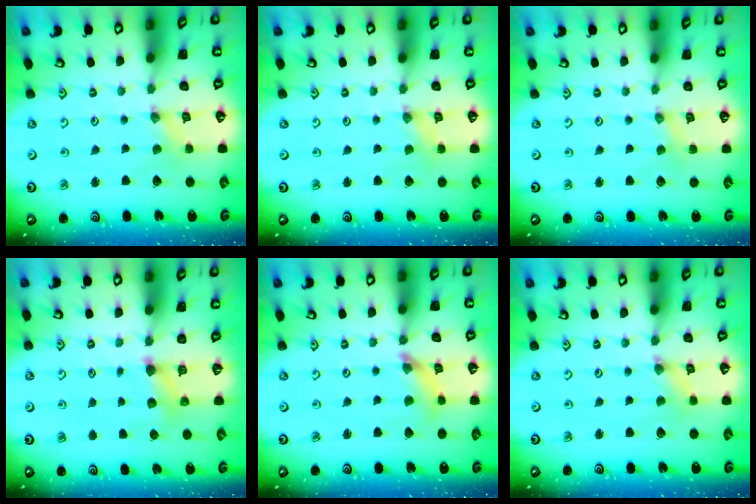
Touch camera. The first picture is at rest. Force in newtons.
{"total": 1.6, "press": 1.6, "slide": 0.3}
{"total": 0.0}
{"total": 4.9, "press": 4.9, "slide": 0.4}
{"total": 6.9, "press": 6.8, "slide": 0.8}
{"total": 1.4, "press": 1.3, "slide": 0.3}